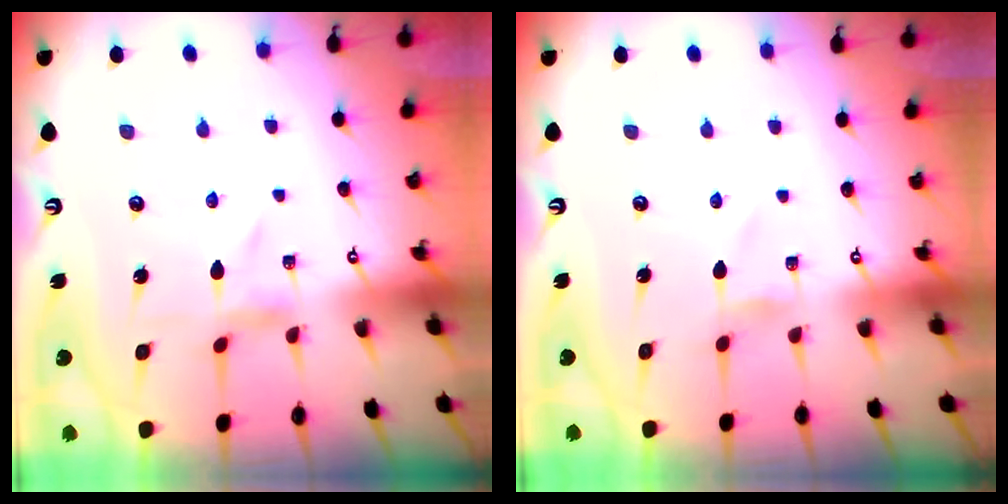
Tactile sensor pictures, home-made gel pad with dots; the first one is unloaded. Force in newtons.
{"total": 0.5, "press": 0.5, "slide": 0.2}